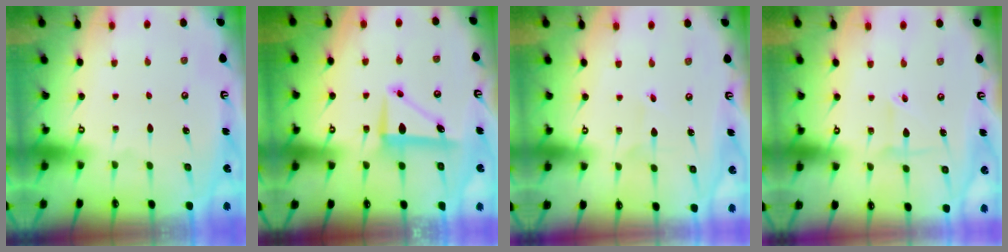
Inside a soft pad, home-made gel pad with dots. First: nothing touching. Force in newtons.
{"total": 8.3, "press": 8.3, "slide": 0.6}
{"total": 1.6, "press": 1.5, "slide": 0.1}
{"total": 2.6, "press": 2.6, "slide": 0.5}